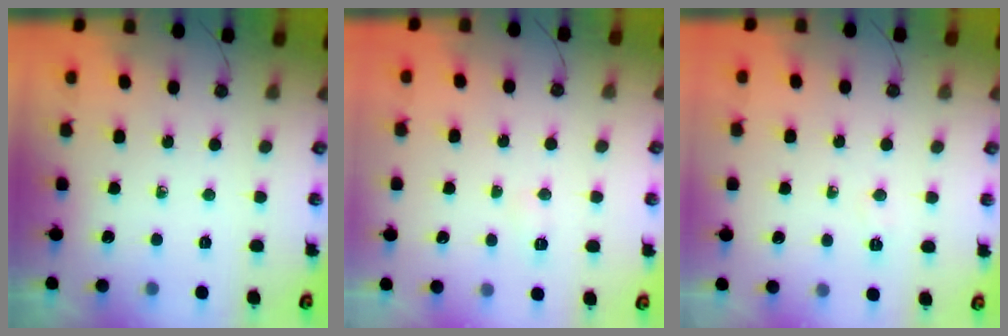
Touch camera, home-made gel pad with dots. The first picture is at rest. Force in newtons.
{"total": 4.4, "press": 4.4, "slide": 0.5}
{"total": 3.7, "press": 3.6, "slide": 0.5}